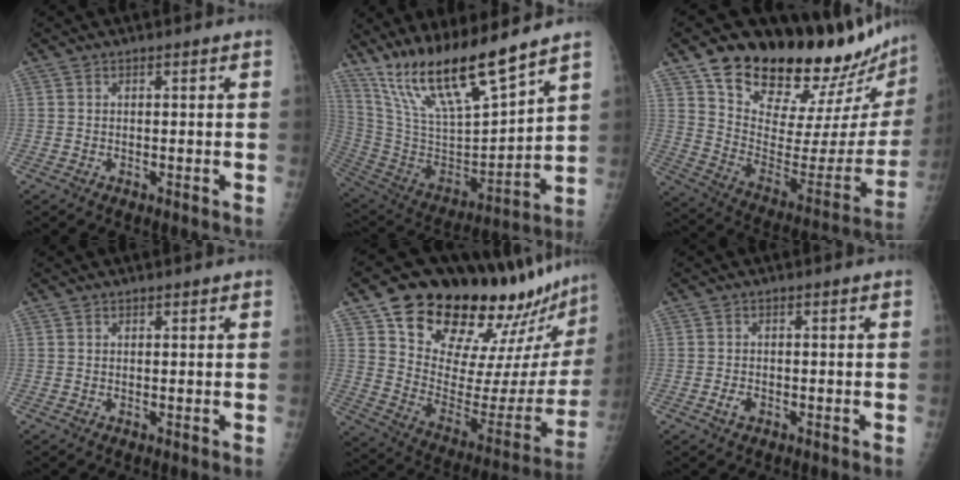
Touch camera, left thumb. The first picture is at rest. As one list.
[{"total": 20.1, "force": [15.8, 3.4, 12.1], "torque": [-0.196, -0.075, 0.305]}, {"total": 29.3, "force": [24.8, 7.7, 13.6], "torque": [-0.175, -0.166, 0.357]}, {"total": 0.5, "force": [0.4, 0.3, 0.0], "torque": [0.001, -0.003, 0.005]}, {"total": 29.2, "force": [23.5, 8.9, 14.9], "torque": [-0.194, -0.134, 0.340]}, {"total": 1.7, "force": [-0.7, 1.2, 1.1], "torque": [-0.019, 0.001, -0.013]}]